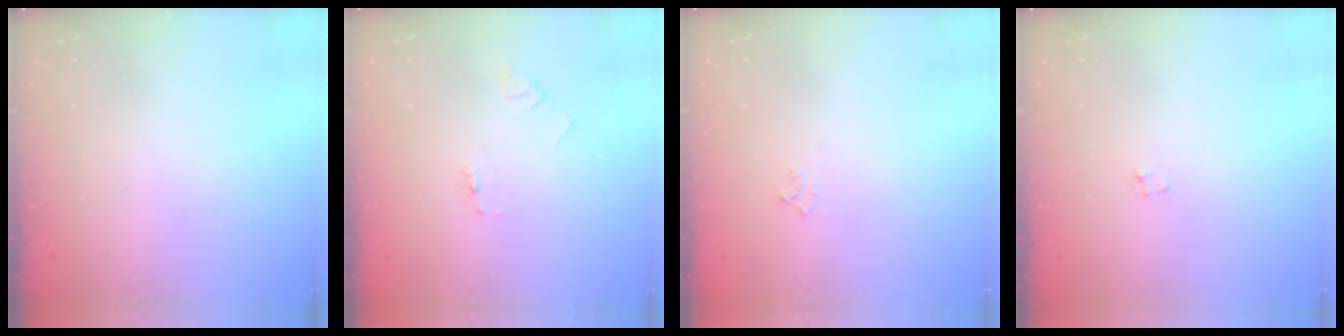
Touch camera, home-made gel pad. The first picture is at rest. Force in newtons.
{"total": 1.8, "press": 1.8, "slide": 0.2}
{"total": 2.9, "press": 2.8, "slide": 0.4}
{"total": 1.2, "press": 1.2, "slide": 0.1}